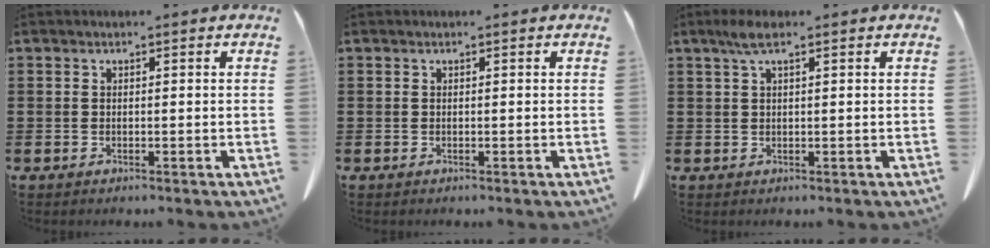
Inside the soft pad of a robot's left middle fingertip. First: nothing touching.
{"total": 0.0}
{"total": 2.7, "force": [1.2, 0.5, 2.3], "torque": [-0.049, 0.003, 0.021]}